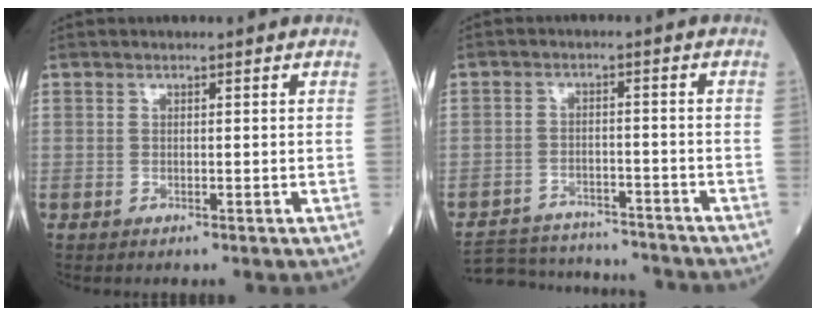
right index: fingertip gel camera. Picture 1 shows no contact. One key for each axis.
{"total": 13.3, "fx": -12.6, "fy": 3.0, "fz": 2.9, "tx": -0.054, "ty": 0.010, "tz": -0.183}